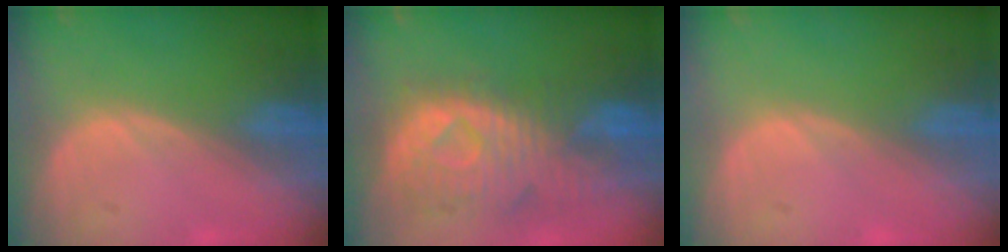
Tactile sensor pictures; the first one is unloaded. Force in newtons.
{"total": 11.0, "press": 9.7, "slide": 5.2}
{"total": 0.0}